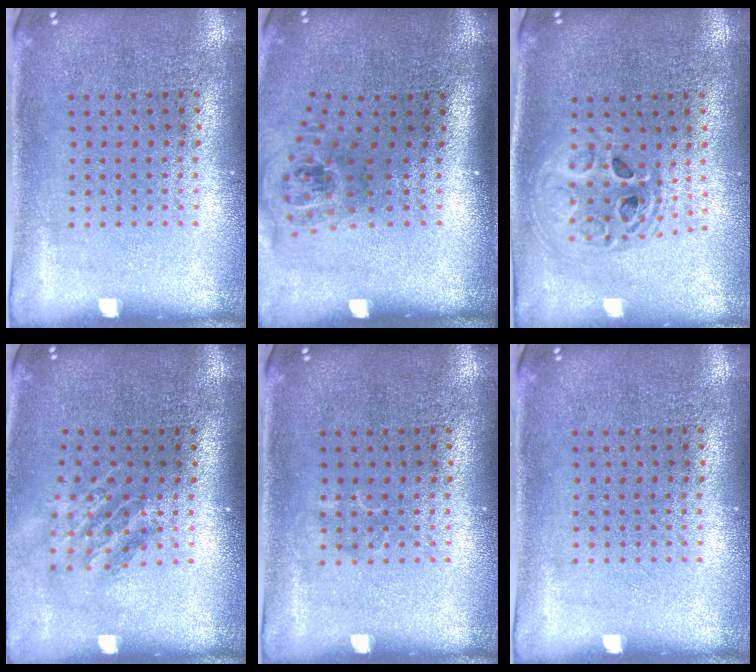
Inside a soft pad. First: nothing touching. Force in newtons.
{"total": 1.7, "press": 1.3, "slide": 1.1}
{"total": 2.0, "press": 1.6, "slide": 1.2}
{"total": 1.6, "press": 1.2, "slide": 1.1}
{"total": 0.5, "press": 0.5, "slide": 0.1}
{"total": 0.0}